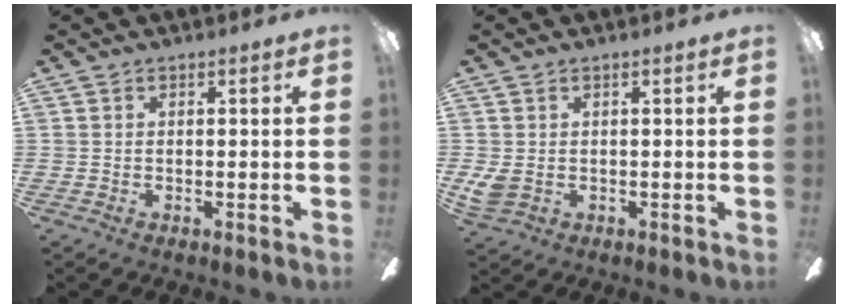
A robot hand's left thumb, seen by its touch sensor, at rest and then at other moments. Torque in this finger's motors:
{"motor_torque": [0.00, 0.01, 0.17, -0.19, 0.00]}